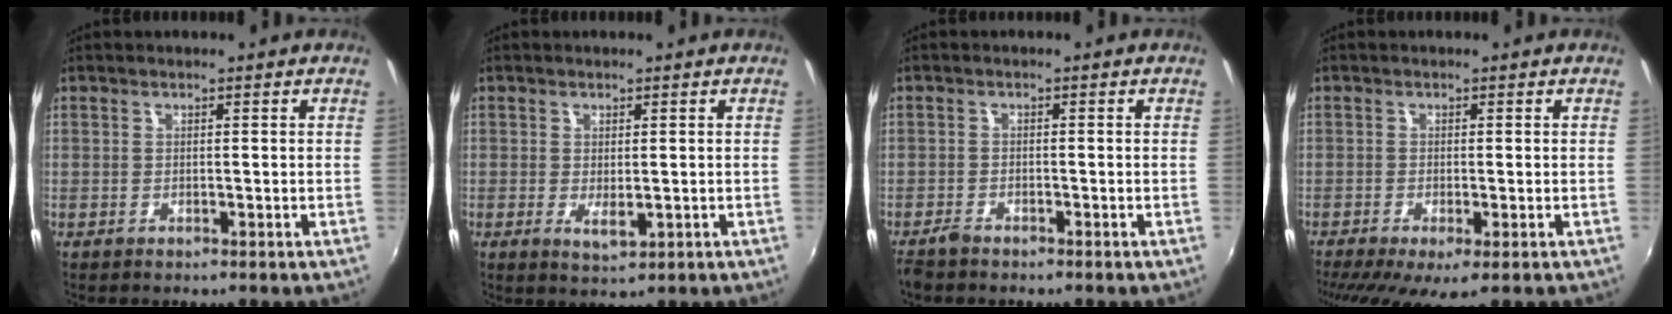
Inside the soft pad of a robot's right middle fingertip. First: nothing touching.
{"total": 2.8, "force": [-0.4, 1.2, 2.5], "torque": [-0.043, -0.009, -0.001]}
{"total": 2.3, "force": [-2.1, 0.7, 0.7], "torque": [-0.024, -0.005, -0.044]}
{"total": 6.9, "force": [-4.1, 1.4, 5.4], "torque": [-0.112, -0.033, -0.064]}